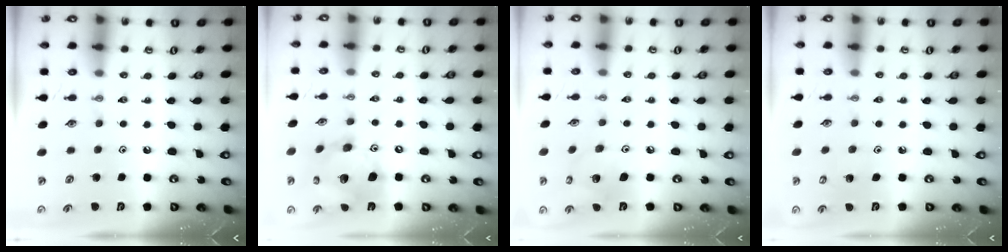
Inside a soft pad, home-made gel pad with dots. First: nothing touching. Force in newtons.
{"total": 16.5, "press": 16.3, "slide": 2.5}
{"total": 8.2, "press": 7.8, "slide": 2.5}
{"total": 3.3, "press": 3.3, "slide": 0.3}